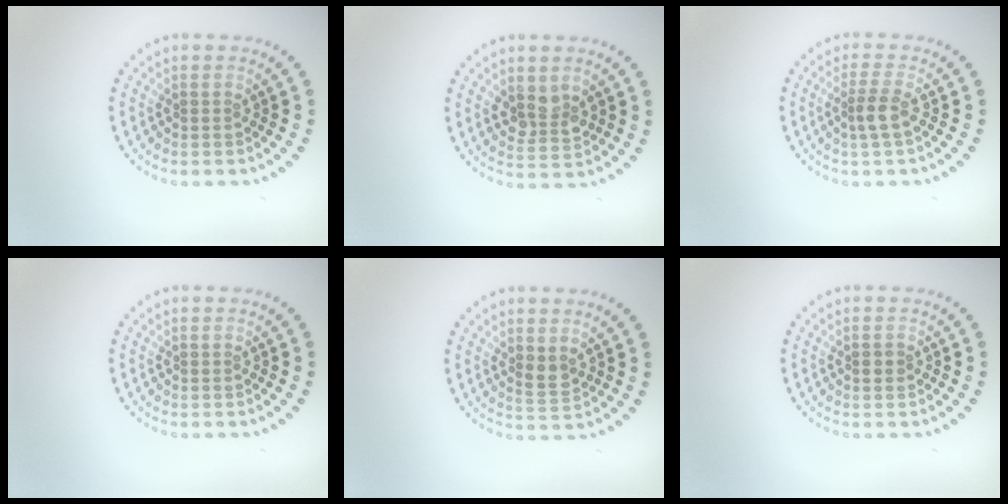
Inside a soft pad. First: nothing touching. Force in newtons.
{"total": 2.9, "press": 2.8, "slide": 0.8}
{"total": 2.1, "press": 1.7, "slide": 1.1}
{"total": 0.0}
{"total": 1.6, "press": 1.5, "slide": 0.5}
{"total": 1.1, "press": 1.0, "slide": 0.3}